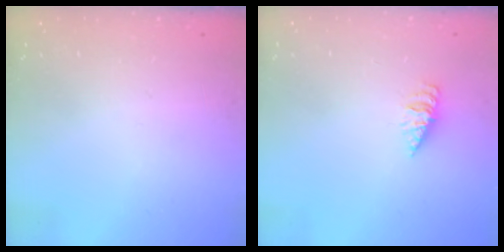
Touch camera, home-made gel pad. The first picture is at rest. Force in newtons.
{"total": 2.6, "press": 2.6, "slide": 0.4}